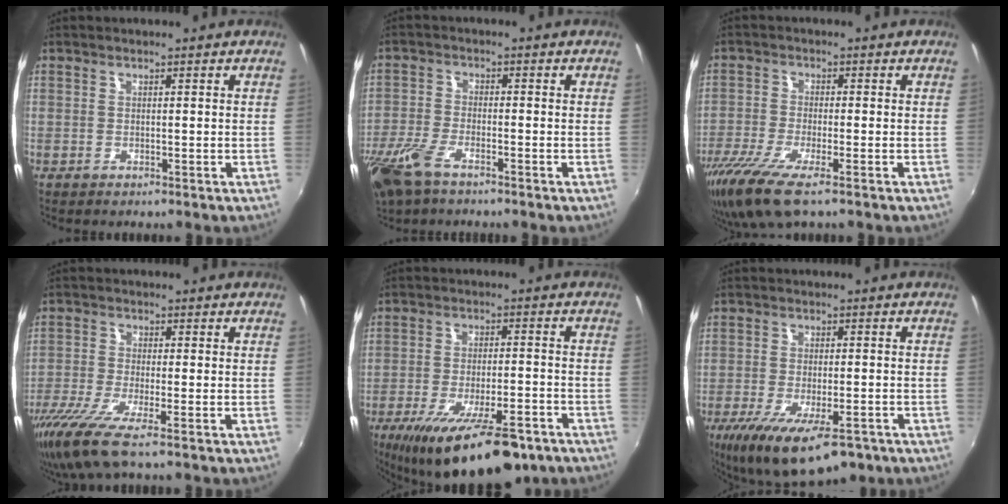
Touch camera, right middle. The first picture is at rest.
{"total": 9.6, "force": [-6.3, 3.7, 6.2], "torque": [-0.160, -0.023, -0.130]}
{"total": 9.9, "force": [-6.6, 2.0, 7.1], "torque": [-0.169, -0.035, -0.126]}
{"total": 9.1, "force": [-6.2, 0.7, 6.6], "torque": [-0.157, -0.038, -0.118]}
{"total": 19.6, "force": [-13.0, 6.2, 13.2], "torque": [-0.235, -0.044, -0.189]}
{"total": 15.7, "force": [-9.7, 5.6, 11.1], "torque": [-0.217, -0.053, -0.149]}